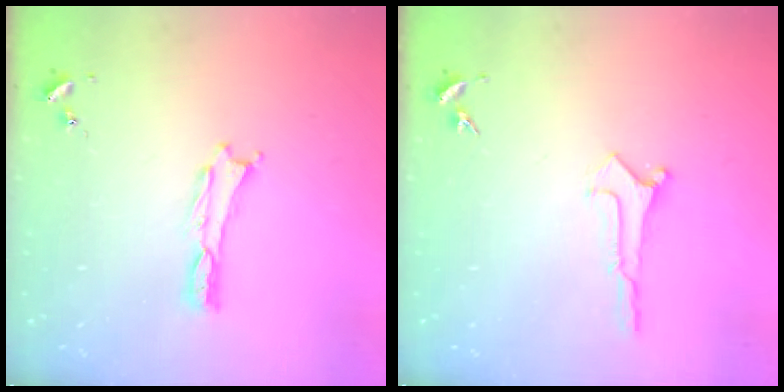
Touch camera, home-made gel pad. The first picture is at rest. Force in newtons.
{"total": 0.0}